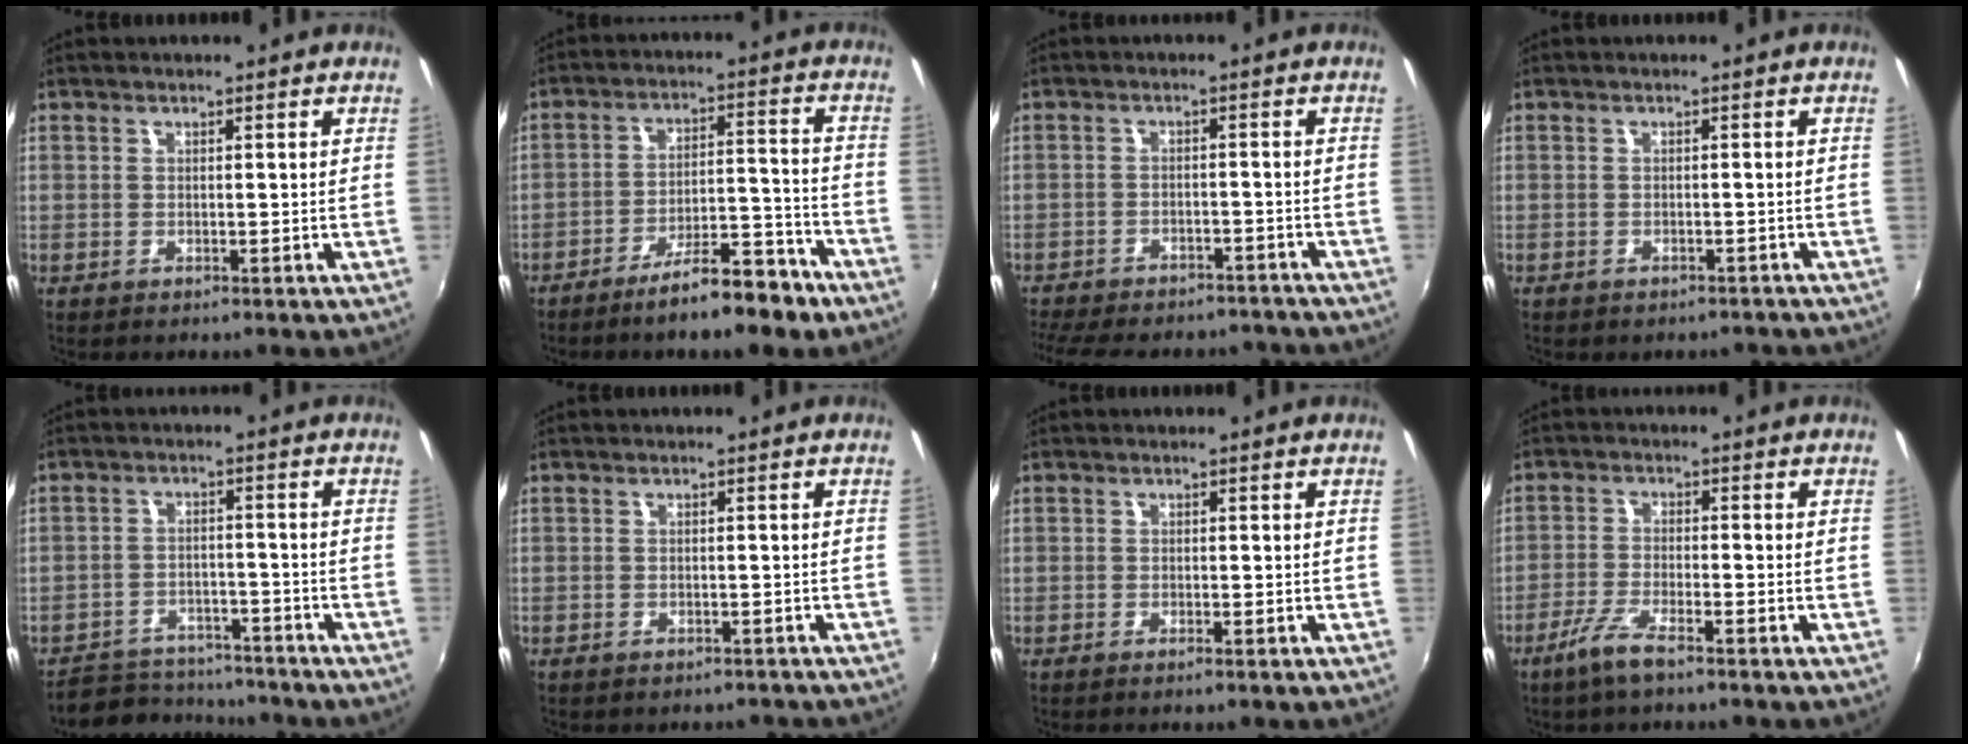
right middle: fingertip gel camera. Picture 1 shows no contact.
{"total": 11.0, "force": [-8.4, 2.5, 6.5], "torque": [-0.112, 0.015, -0.122]}
{"total": 19.1, "force": [-16.2, 6.9, 7.4], "torque": [-0.172, -0.006, -0.214]}
{"total": 4.7, "force": [-4.1, 1.9, 1.4], "torque": [-0.027, -0.011, -0.044]}
{"total": 10.0, "force": [-8.8, 4.4, 1.9], "torque": [-0.059, 0.017, -0.123]}
{"total": 3.9, "force": [-3.4, 1.6, 1.1], "torque": [-0.019, -0.011, -0.038]}
{"total": 0.6, "force": [-0.5, 0.2, 0.2], "torque": [-0.004, -0.003, -0.011]}
{"total": 5.5, "force": [-4.0, 0.7, 3.7], "torque": [-0.090, -0.010, -0.078]}